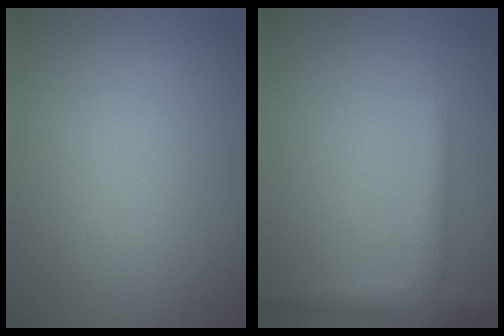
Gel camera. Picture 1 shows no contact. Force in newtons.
{"total": 1.7, "press": 1.7, "slide": 0.1}